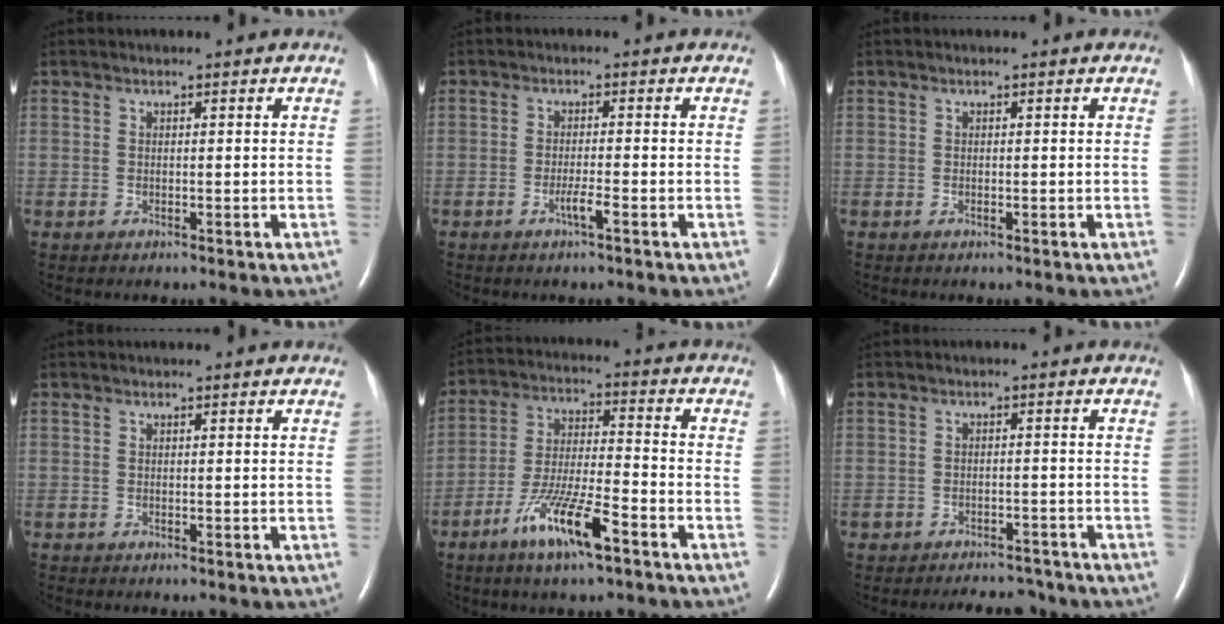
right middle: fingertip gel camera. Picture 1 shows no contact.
{"total": 2.1, "force": [-1.2, -0.2, 1.7], "torque": [-0.034, -0.005, -0.024]}
{"total": 0.0}
{"total": 0.0}
{"total": 10.9, "force": [-6.5, 1.3, 8.6], "torque": [-0.173, -0.014, -0.120]}
{"total": 6.4, "force": [-5.9, 2.0, 1.2], "torque": [-0.015, -0.002, -0.078]}